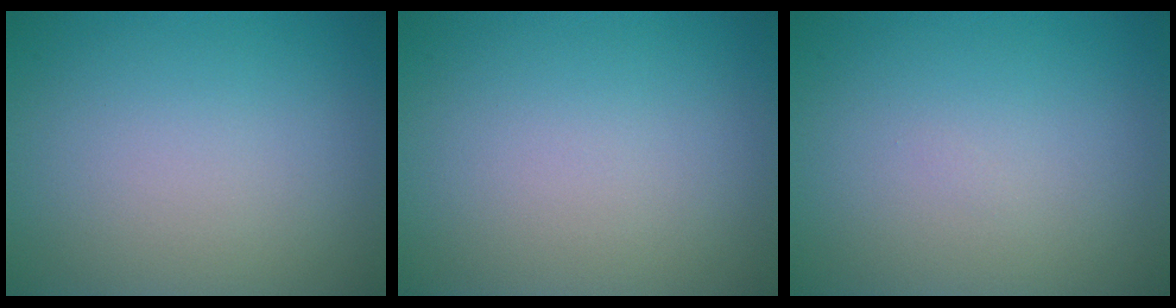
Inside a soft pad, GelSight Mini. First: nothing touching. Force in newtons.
{"total": 0.0}
{"total": 0.0}